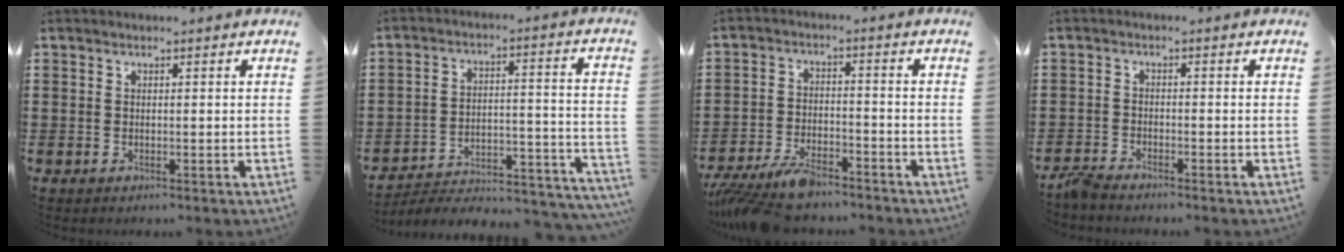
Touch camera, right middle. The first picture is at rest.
{"total": 4.1, "force": [-3.8, 0.8, 1.2], "torque": [-0.023, -0.005, -0.082]}
{"total": 6.9, "force": [-6.0, 1.8, 3.0], "torque": [-0.076, -0.001, -0.118]}
{"total": 2.3, "force": [-2.2, 0.0, 0.7], "torque": [-0.029, -0.004, -0.047]}